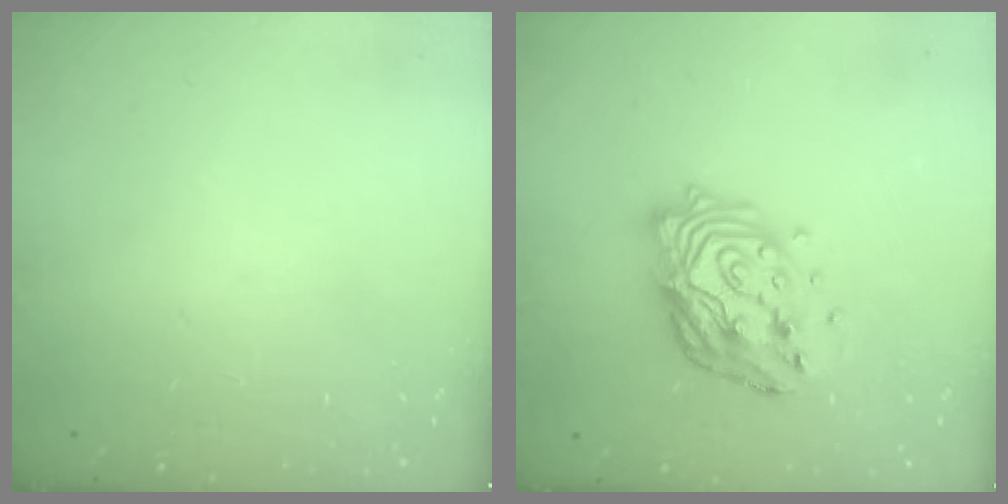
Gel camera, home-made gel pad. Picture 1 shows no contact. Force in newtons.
{"total": 15.5, "press": 15.4, "slide": 1.4}